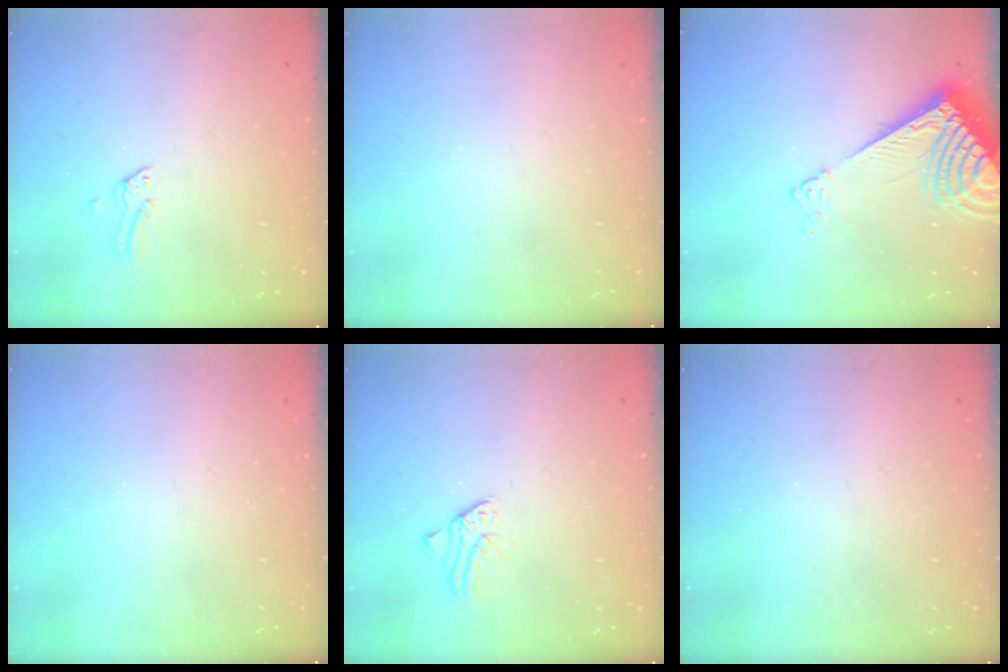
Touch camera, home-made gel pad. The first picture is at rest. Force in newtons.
{"total": 0.0}
{"total": 11.1, "press": 11.0, "slide": 1.5}
{"total": 0.0}
{"total": 1.1, "press": 1.1, "slide": 0.0}
{"total": 0.7, "press": 0.7, "slide": 0.0}